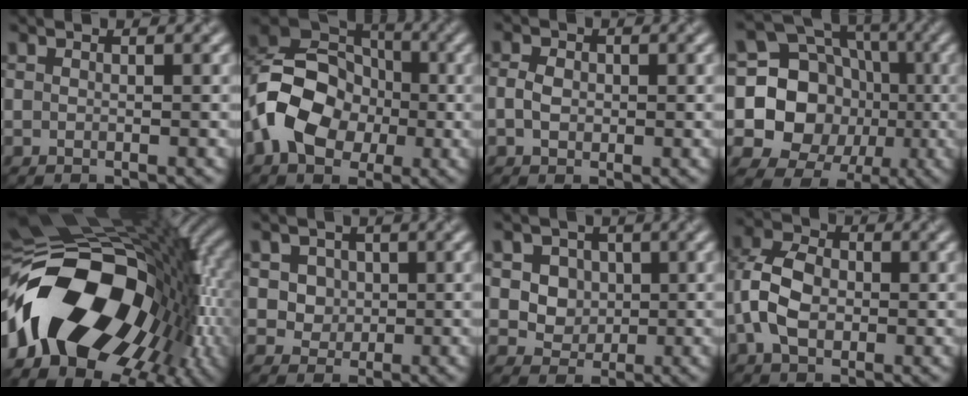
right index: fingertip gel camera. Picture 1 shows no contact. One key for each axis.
{"total": 9.8, "fx": -2.9, "fy": 7.2, "fz": 5.9, "tx": -0.110, "ty": -0.004, "tz": -0.059}
{"total": 2.0, "fx": -0.3, "fy": 1.6, "fz": 1.2, "tx": -0.028, "ty": -0.001, "tz": -0.010}
{"total": 15.7, "fx": -0.5, "fy": 14.3, "fz": 6.4, "tx": -0.142, "ty": 0.017, "tz": -0.033}
{"total": 18.7, "fx": -5.5, "fy": 11.2, "fz": 13.9, "tx": -0.246, "ty": -0.008, "tz": -0.104}
{"total": 3.7, "fx": 1.2, "fy": 3.1, "fz": 1.5, "tx": -0.031, "ty": 0.001, "tz": 0.022}
{"total": 4.6, "fx": 1.3, "fy": 3.9, "fz": 2.1, "tx": -0.037, "ty": 0.003, "tz": 0.024}
{"total": 5.8, "fx": -1.0, "fy": 4.0, "fz": 4.1, "tx": -0.091, "ty": 0.007, "tz": -0.028}